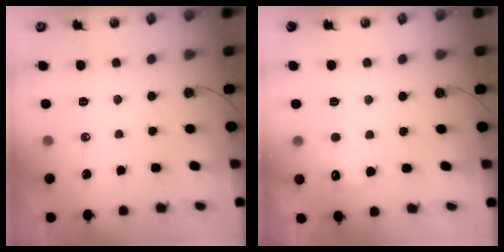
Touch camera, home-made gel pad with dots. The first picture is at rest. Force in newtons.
{"total": 5.5, "press": 5.5, "slide": 0.6}